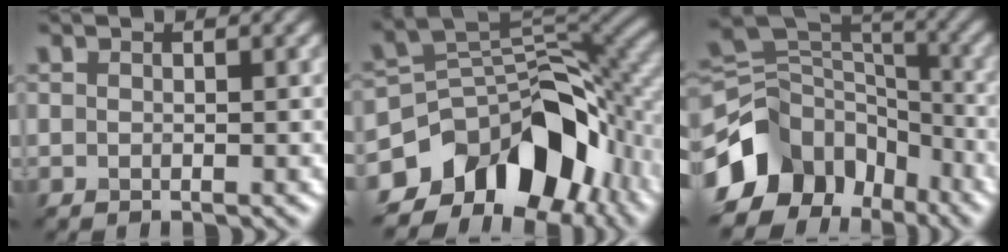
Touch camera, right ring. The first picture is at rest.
{"total": 12.6, "force": [-6.6, 7.9, 7.3], "torque": [-0.118, 0.008, -0.122]}
{"total": 10.8, "force": [-5.5, 7.9, 4.9], "torque": [-0.093, 0.013, -0.105]}